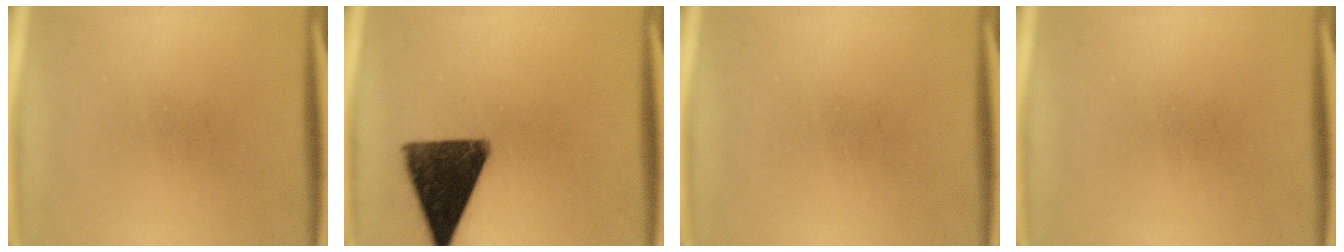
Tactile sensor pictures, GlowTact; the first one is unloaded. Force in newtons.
{"total": 13.9}
{"total": 0.0}
{"total": 0.0}